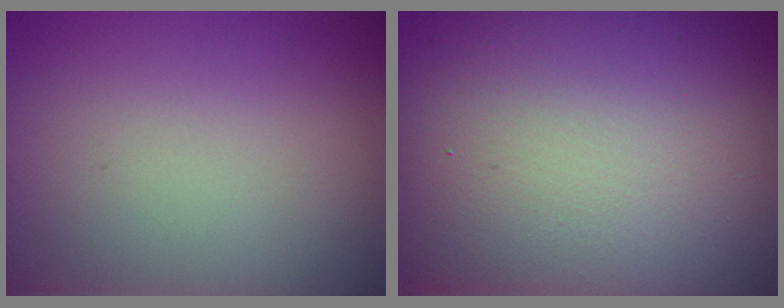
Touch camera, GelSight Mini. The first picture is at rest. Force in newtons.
{"total": 15.9, "press": 15.9, "slide": 1.0}